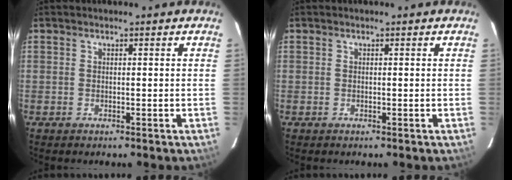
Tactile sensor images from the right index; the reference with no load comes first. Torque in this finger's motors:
{"motor_torque": [0.01, 0.00, 0.02, 0.00]}